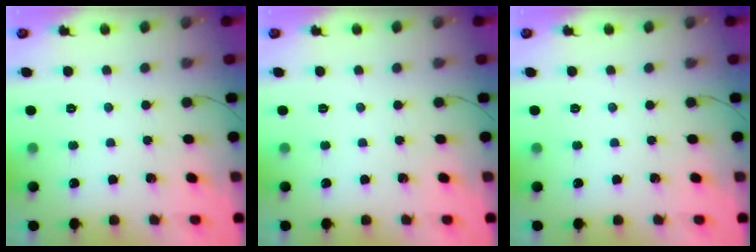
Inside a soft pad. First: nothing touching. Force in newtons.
{"total": 0.0}
{"total": 0.0}